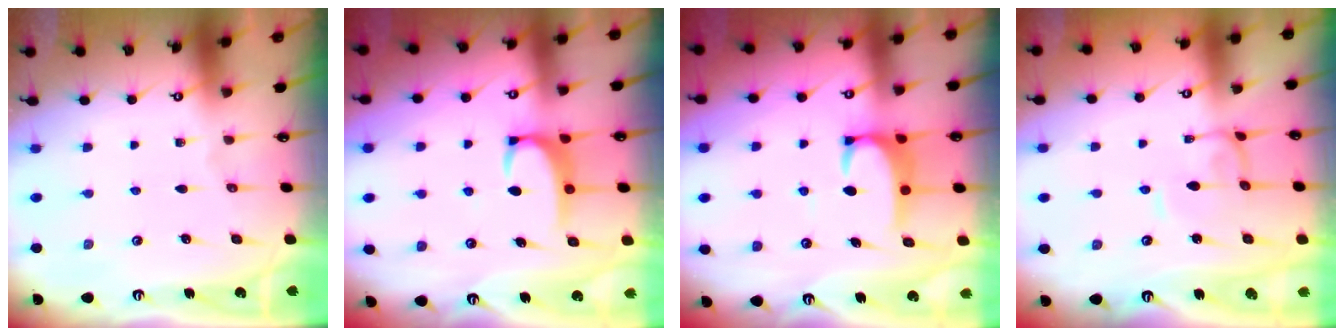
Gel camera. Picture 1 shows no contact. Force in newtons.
{"total": 3.1, "press": 3.1, "slide": 0.3}
{"total": 3.5, "press": 3.4, "slide": 0.9}
{"total": 0.9, "press": 0.9, "slide": 0.4}